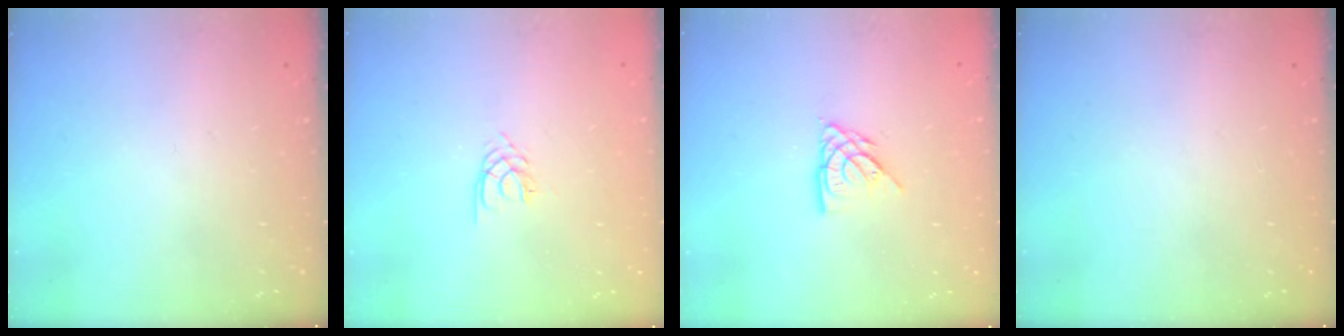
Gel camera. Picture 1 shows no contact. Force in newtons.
{"total": 1.9, "press": 1.9, "slide": 0.2}
{"total": 7.6, "press": 7.6, "slide": 0.5}
{"total": 0.0}